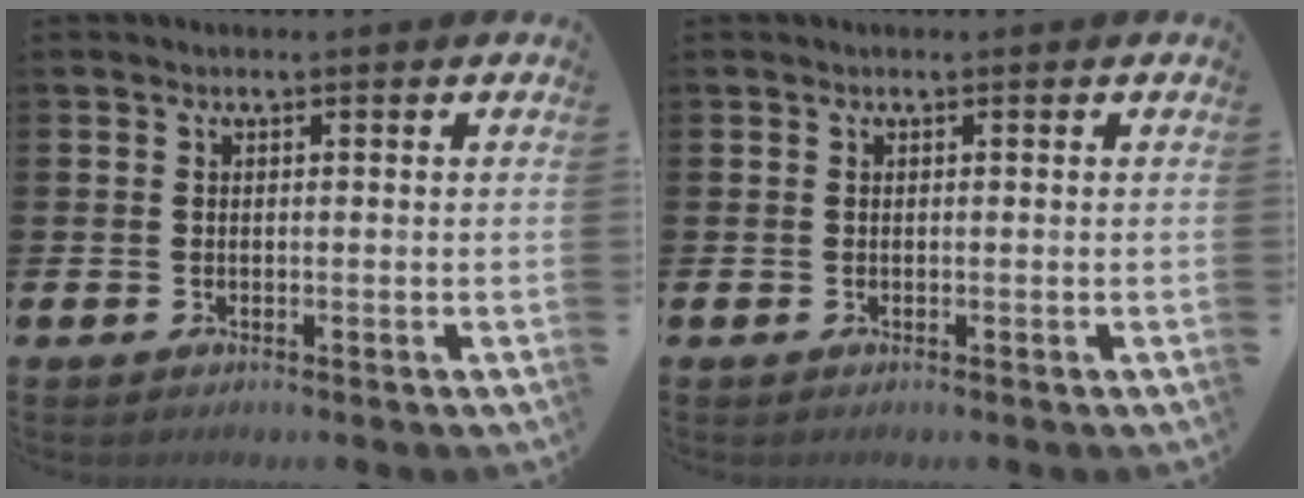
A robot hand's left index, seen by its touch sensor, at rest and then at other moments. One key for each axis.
{"total": 0.0}